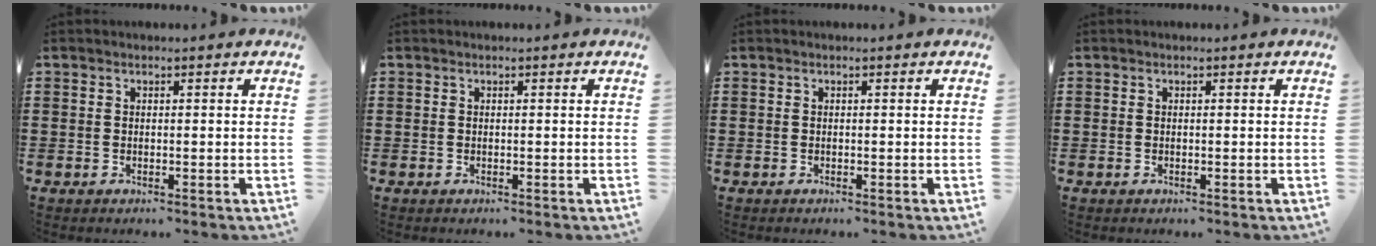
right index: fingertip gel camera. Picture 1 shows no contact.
{"total": 0.0}
{"total": 0.0}
{"total": 0.0}